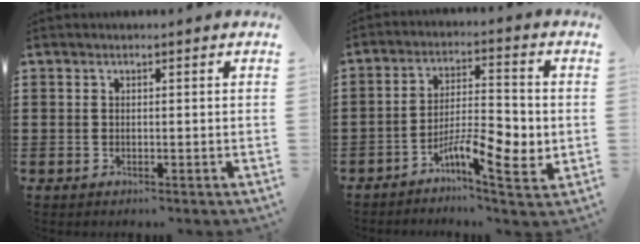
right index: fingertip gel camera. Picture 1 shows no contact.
{"total": 7.9, "force": [-3.2, 2.5, 6.8], "torque": [-0.113, 0.005, -0.054]}